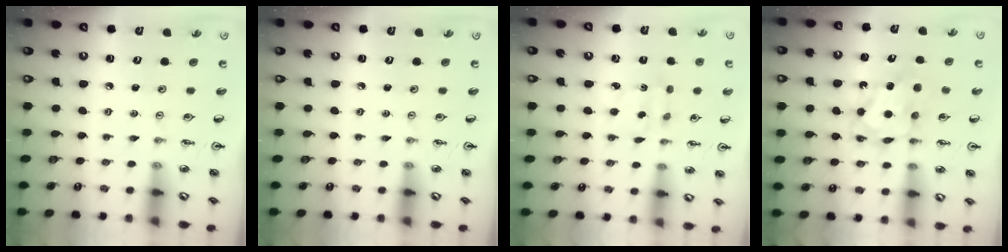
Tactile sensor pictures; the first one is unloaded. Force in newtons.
{"total": 0.0}
{"total": 2.9, "press": 2.8, "slide": 0.6}
{"total": 7.0, "press": 6.9, "slide": 0.4}